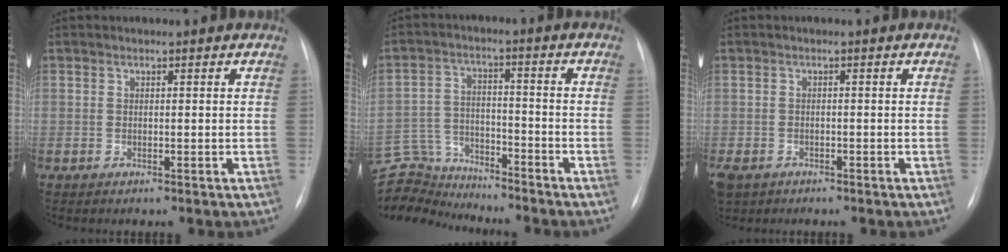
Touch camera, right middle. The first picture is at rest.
{"total": 11.3, "force": [-11.1, 2.1, 0.1], "torque": [-0.009, 0.030, -0.201]}
{"total": 7.6, "force": [-4.3, 5.6, 2.8], "torque": [-0.081, -0.004, -0.066]}